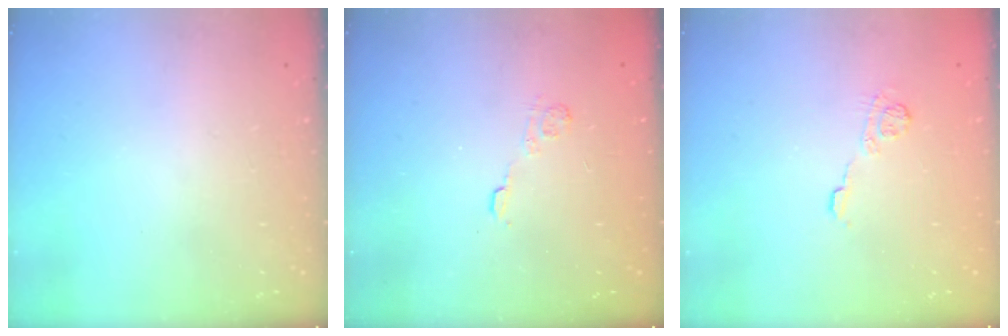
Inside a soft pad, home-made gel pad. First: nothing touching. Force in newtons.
{"total": 3.2, "press": 2.8, "slide": 1.5}
{"total": 6.9, "press": 6.9, "slide": 0.4}